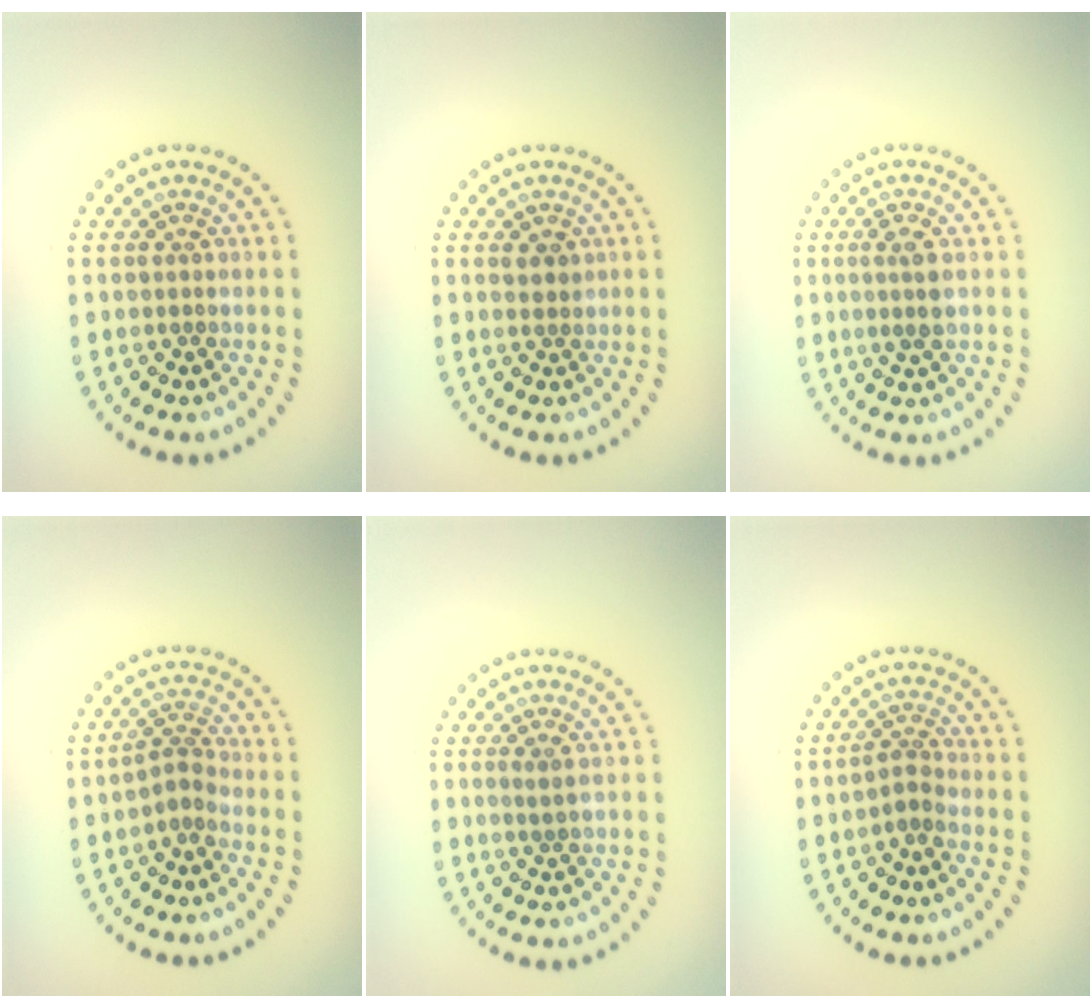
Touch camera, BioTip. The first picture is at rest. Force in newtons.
{"total": 1.1, "press": 1.0, "slide": 0.4}
{"total": 1.8, "press": 1.7, "slide": 0.6}
{"total": 1.8, "press": 1.2, "slide": 1.4}
{"total": 0.5, "press": 0.2, "slide": 0.5}
{"total": 1.7, "press": 1.2, "slide": 1.2}